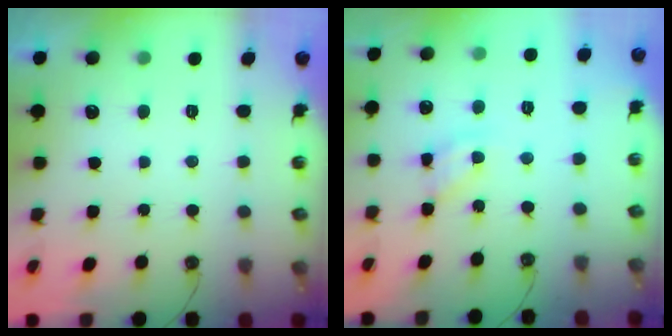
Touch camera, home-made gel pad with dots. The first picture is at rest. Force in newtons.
{"total": 9.5, "press": 9.5, "slide": 0.6}